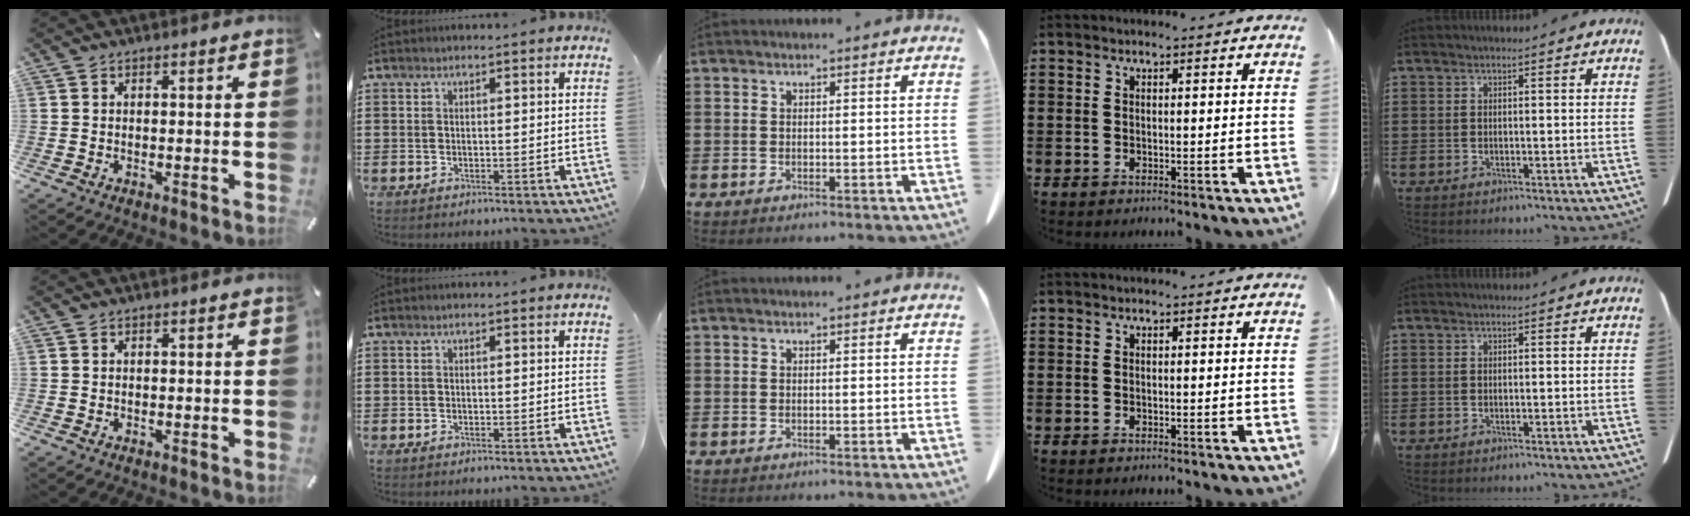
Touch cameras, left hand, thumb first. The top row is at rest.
{}